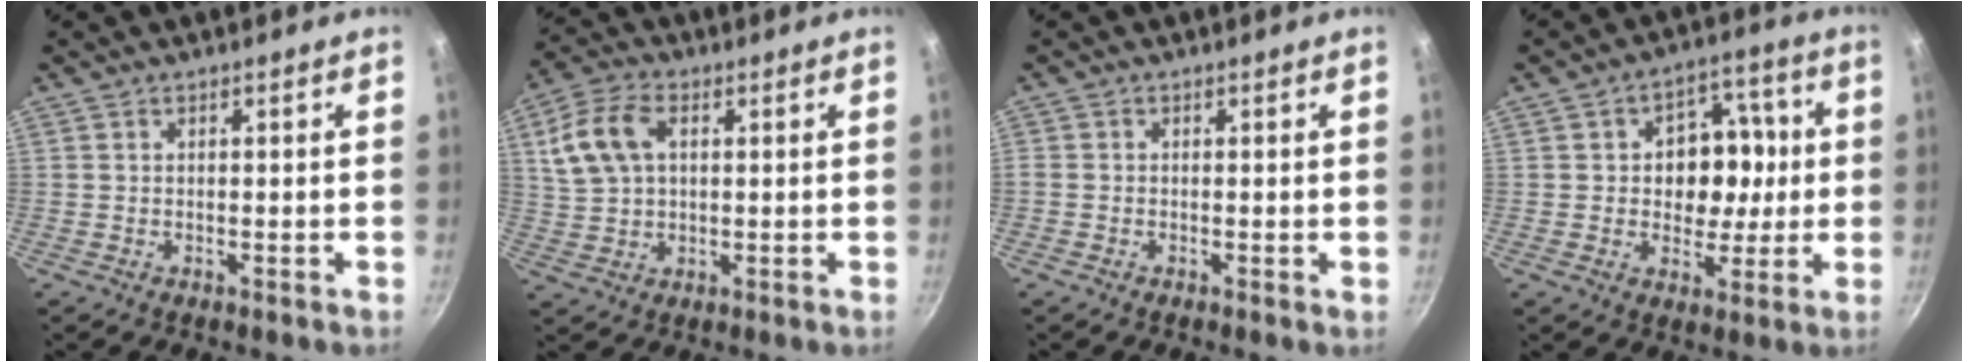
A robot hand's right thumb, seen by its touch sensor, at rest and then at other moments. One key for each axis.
{"total": 10.6, "fx": 2.8, "fy": 6.9, "fz": 7.5, "tx": -0.144, "ty": 0.015, "tz": 0.052}
{"total": 0.8, "fx": -0.2, "fy": 0.5, "fz": 0.5, "tx": -0.010, "ty": 0.002, "tz": -0.008}
{"total": 11.7, "fx": 0.5, "fy": 9.1, "fz": 7.3, "tx": -0.056, "ty": 0.013, "tz": 0.005}